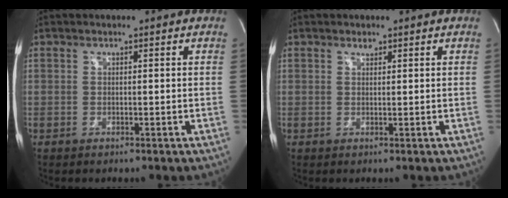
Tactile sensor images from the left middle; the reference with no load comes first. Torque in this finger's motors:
{"motor_torque": [0.29, -0.19, 0.05, 0.01]}